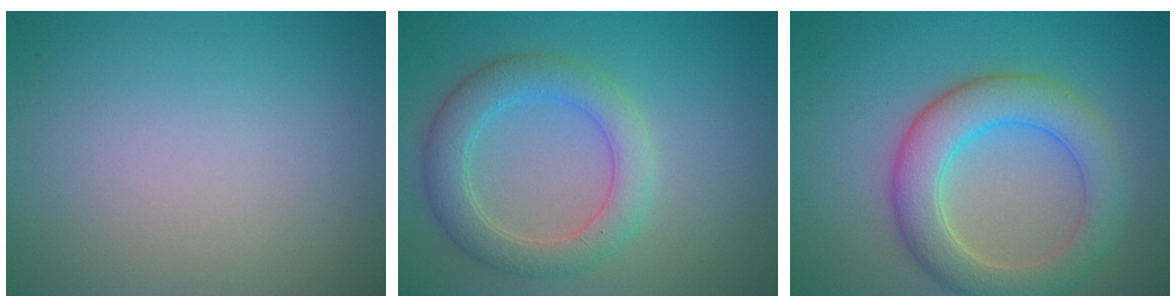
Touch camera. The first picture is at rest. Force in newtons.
{"total": 4.4, "press": 4.4, "slide": 0.2}
{"total": 6.0, "press": 6.0, "slide": 0.3}